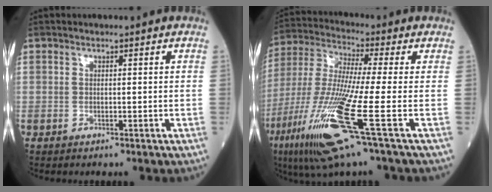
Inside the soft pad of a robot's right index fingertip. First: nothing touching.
{"total": 17.9, "force": [-7.1, -0.2, 16.5], "torque": [-0.369, -0.042, -0.144]}